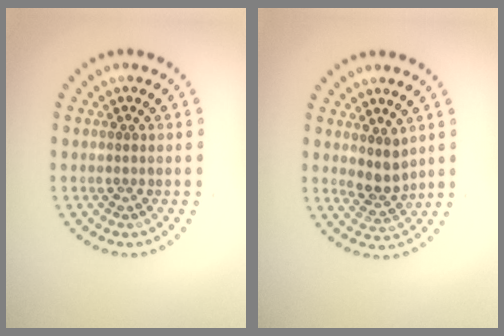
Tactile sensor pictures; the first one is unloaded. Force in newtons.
{"total": 2.4, "press": 1.9, "slide": 1.5}